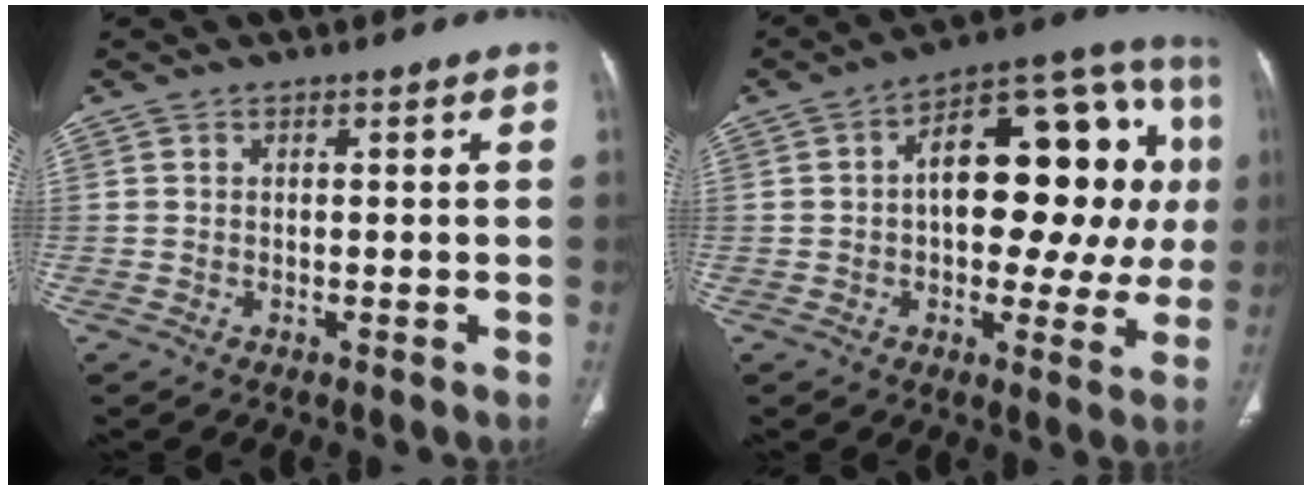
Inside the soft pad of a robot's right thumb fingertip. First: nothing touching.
{"total": 23.9, "force": [2.5, 11.8, 20.7], "torque": [-0.248, 0.044, 0.028]}